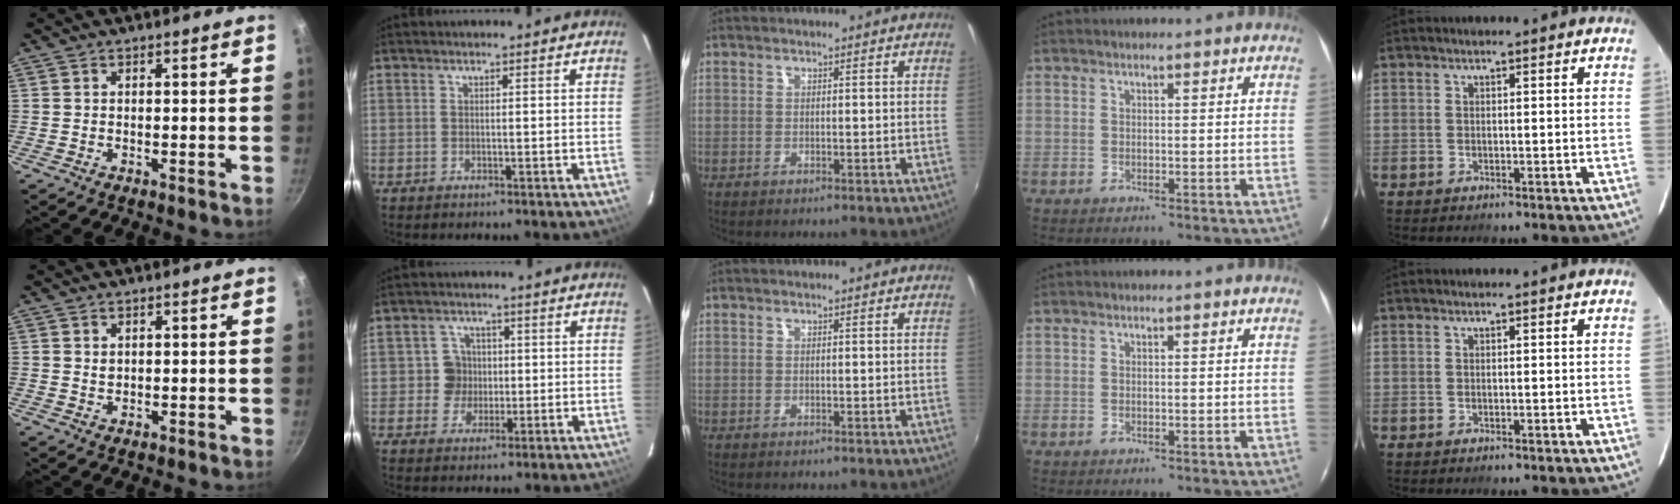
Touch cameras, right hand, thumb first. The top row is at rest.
{"thumb": {"total": 1.2, "force": [0.4, 1.0, 0.5], "torque": [-0.006, 0.000, 0.007]}, "index": {"total": 4.5, "force": [-0.1, 4.5, 0.3], "torque": [0.000, 0.012, -0.003]}}